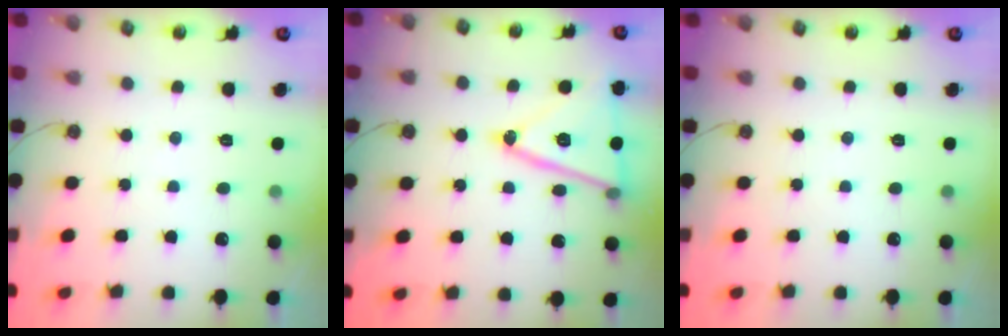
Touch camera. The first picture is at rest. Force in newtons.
{"total": 18.1, "press": 17.8, "slide": 3.4}
{"total": 0.0}